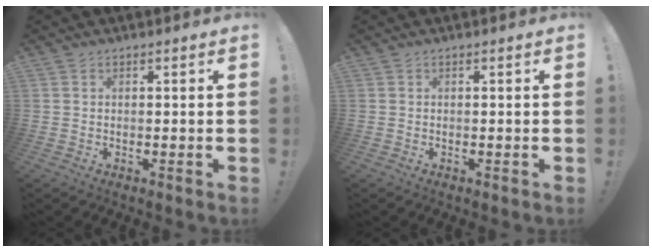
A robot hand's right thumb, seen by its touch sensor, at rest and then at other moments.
{"total": 0.0}